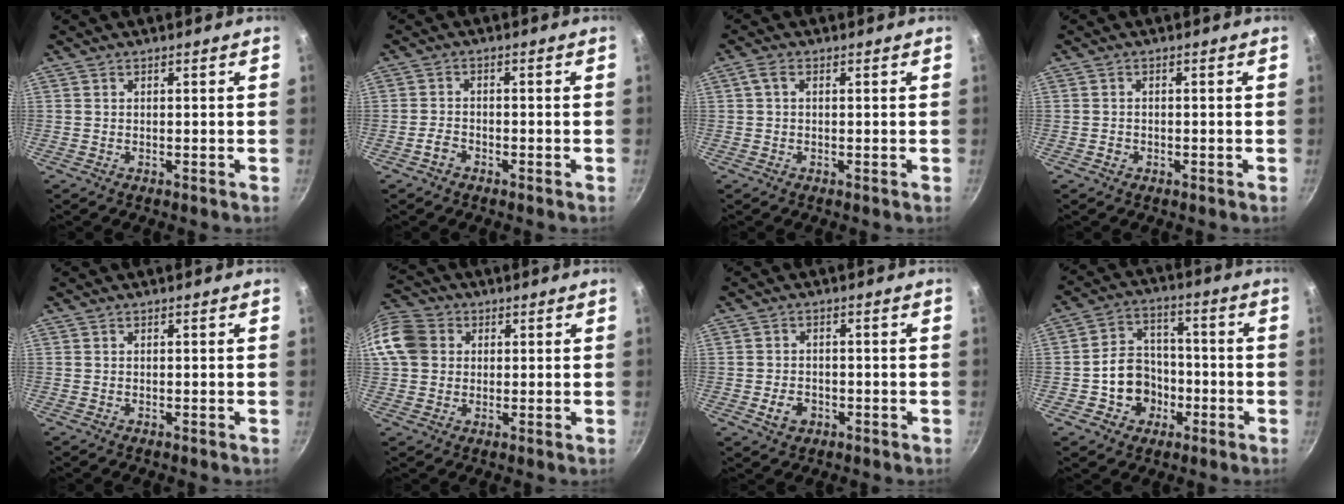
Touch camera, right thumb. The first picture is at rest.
{"total": 2.3, "force": [-1.6, 1.3, 1.0], "torque": [-0.018, 0.020, -0.030]}
{"total": 2.2, "force": [0.5, 1.2, 1.8], "torque": [-0.038, 0.008, 0.009]}
{"total": 1.1, "force": [-0.6, 0.9, 0.4], "torque": [-0.006, 0.004, -0.008]}
{"total": 0.0}
{"total": 13.9, "force": [2.4, 12.0, 6.6], "torque": [-0.141, 0.028, 0.033]}
{"total": 4.0, "force": [-1.5, 3.1, 2.1], "torque": [-0.029, 0.011, -0.023]}
{"total": 10.3, "force": [-2.9, 8.8, 4.4], "torque": [-0.038, 0.042, -0.050]}